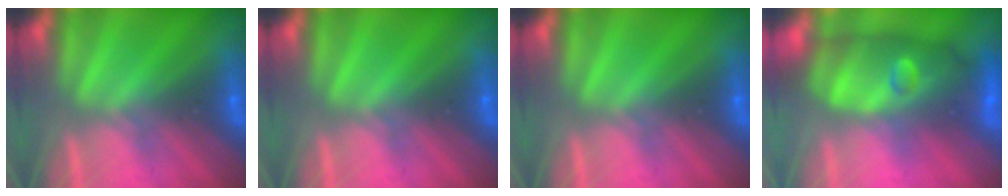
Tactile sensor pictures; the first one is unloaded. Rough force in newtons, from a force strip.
{"total": 0.0}
{"total": 0.0}
{"total": 7.4}